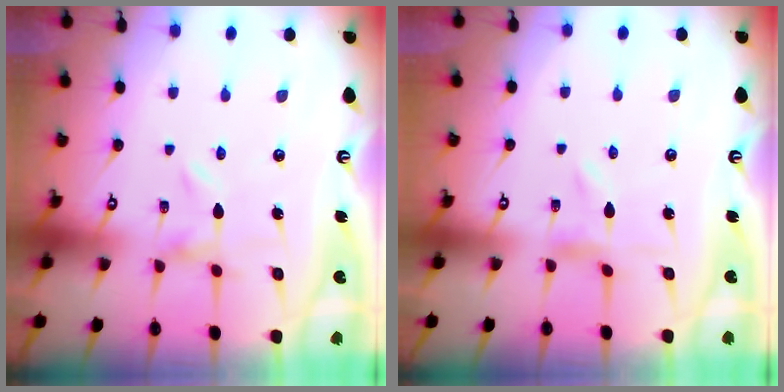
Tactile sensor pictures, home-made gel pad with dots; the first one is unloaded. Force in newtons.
{"total": 0.0}